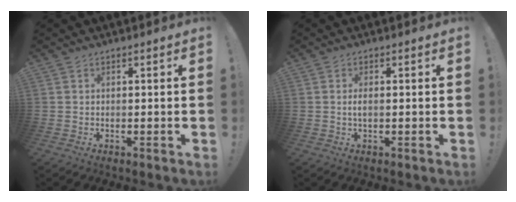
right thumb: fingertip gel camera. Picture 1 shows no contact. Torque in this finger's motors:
{"motor_torque": [-0.12, 0.09, 0.13, -0.15, 0.08]}